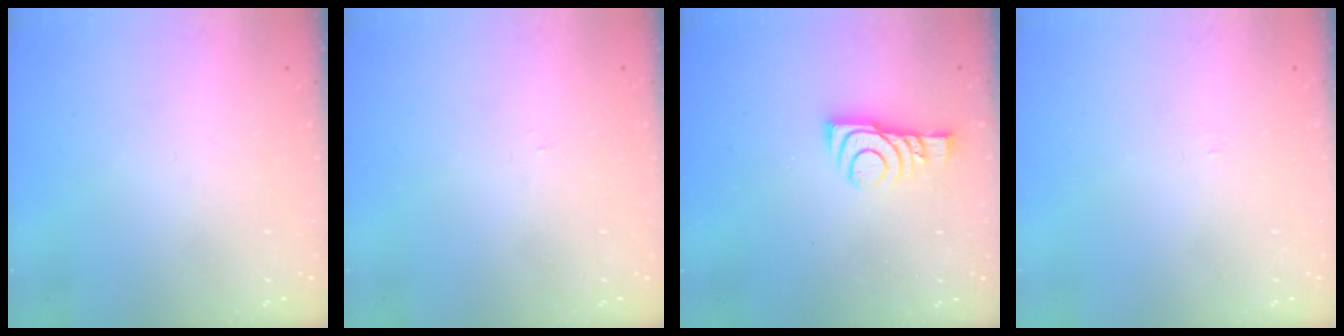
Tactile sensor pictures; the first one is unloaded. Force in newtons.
{"total": 2.2, "press": 2.2, "slide": 0.3}
{"total": 9.1, "press": 9.1, "slide": 0.4}
{"total": 3.5, "press": 3.5, "slide": 0.4}